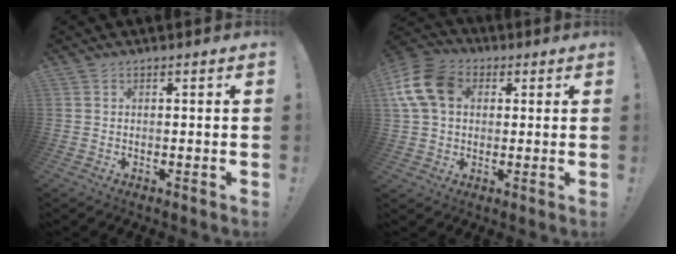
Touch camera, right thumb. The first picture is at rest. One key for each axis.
{"total": 14.2, "fx": 3.4, "fy": 10.6, "fz": 8.9, "tx": -0.175, "ty": 0.005, "tz": 0.067}